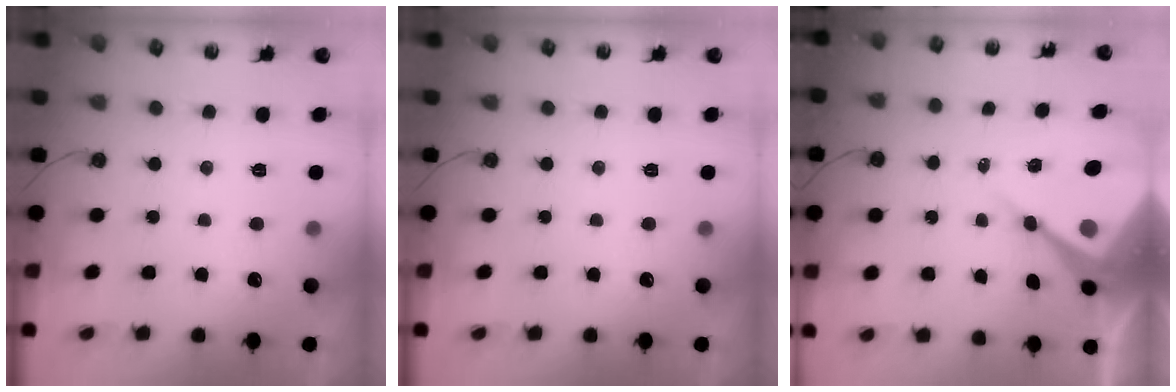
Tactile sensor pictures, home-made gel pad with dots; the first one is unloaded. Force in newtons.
{"total": 0.0}
{"total": 13.4, "press": 13.3, "slide": 1.4}